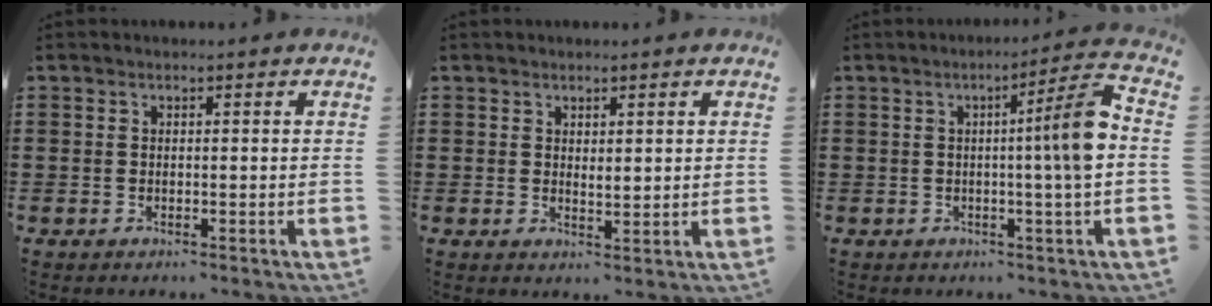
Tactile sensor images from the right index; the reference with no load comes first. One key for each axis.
{"total": 1.3, "fx": 1.0, "fy": 0.5, "fz": 0.7, "tx": -0.014, "ty": 0.004, "tz": 0.018}
{"total": 8.3, "fx": 0.2, "fy": -0.5, "fz": 8.2, "tx": -0.123, "ty": -0.015, "tz": -0.009}